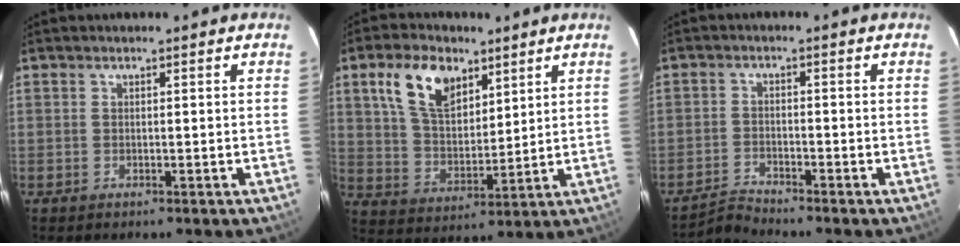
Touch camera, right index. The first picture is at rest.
{"total": 12.2, "force": [6.5, 7.0, 7.7], "torque": [-0.146, 0.020, 0.129]}
{"total": 3.3, "force": [-3.2, -0.7, -0.4], "torque": [-0.009, 0.003, -0.068]}